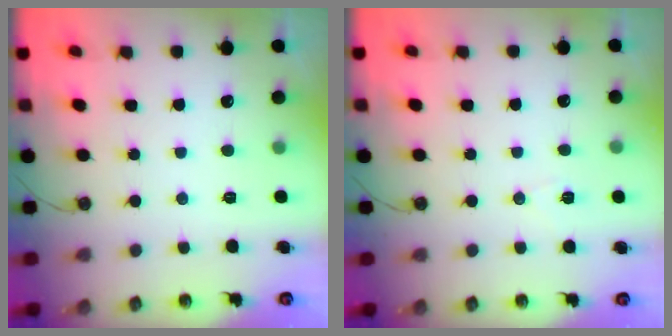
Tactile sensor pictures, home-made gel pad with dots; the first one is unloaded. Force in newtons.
{"total": 4.5, "press": 3.8, "slide": 2.3}